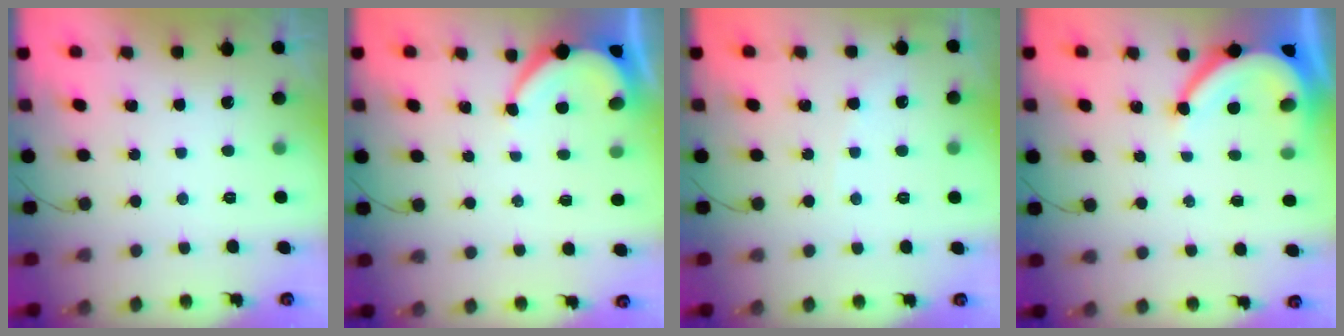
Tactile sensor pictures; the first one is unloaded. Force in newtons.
{"total": 5.0, "press": 4.9, "slide": 0.5}
{"total": 2.9, "press": 2.9, "slide": 0.4}
{"total": 8.3, "press": 8.3, "slide": 0.6}